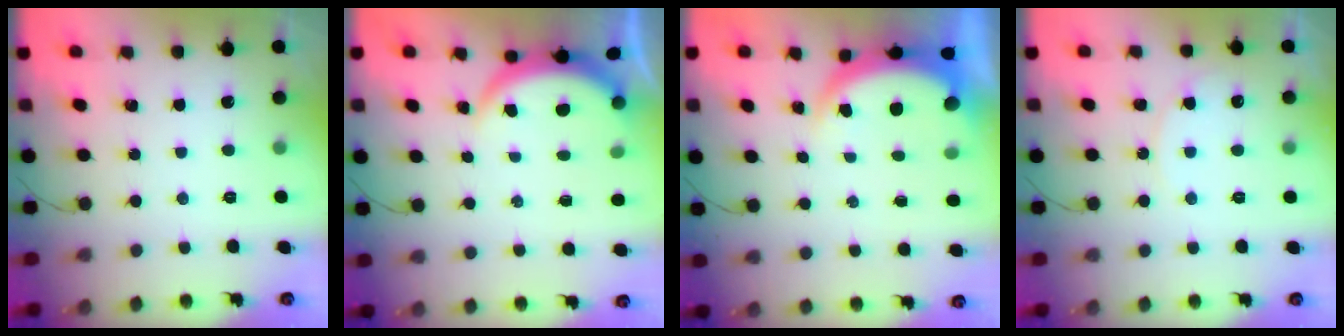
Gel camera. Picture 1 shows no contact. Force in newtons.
{"total": 3.9, "press": 3.9, "slide": 0.3}
{"total": 5.2, "press": 5.2, "slide": 0.5}
{"total": 4.7, "press": 4.6, "slide": 0.5}